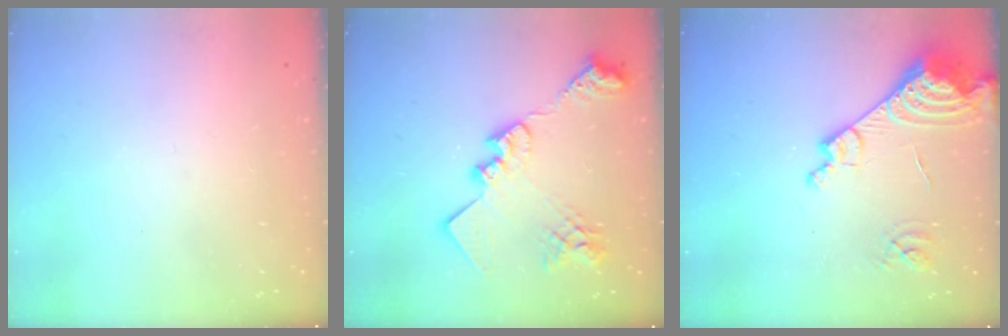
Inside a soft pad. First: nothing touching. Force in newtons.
{"total": 21.9, "press": 21.8, "slide": 2.0}
{"total": 16.2, "press": 16.1, "slide": 1.7}